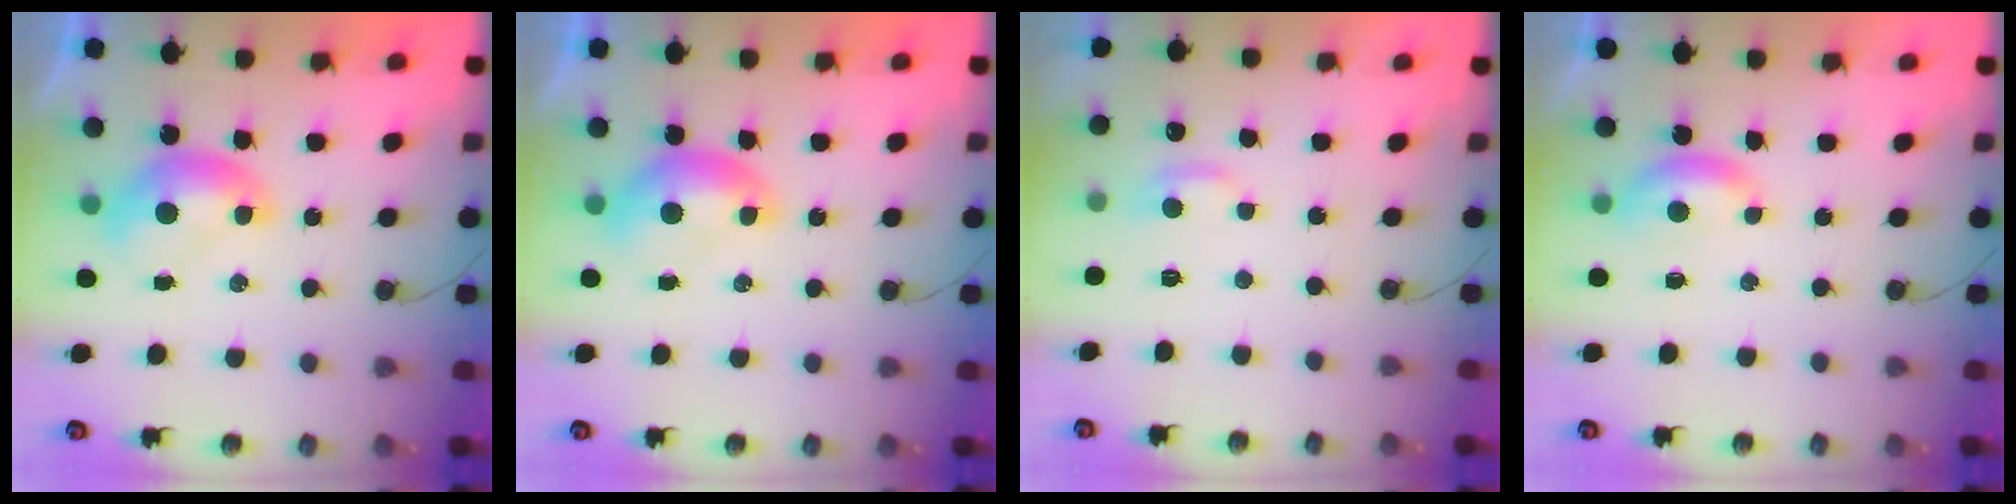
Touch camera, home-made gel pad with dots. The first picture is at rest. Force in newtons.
{"total": 0.0}
{"total": 0.0}
{"total": 1.8, "press": 1.8, "slide": 0.4}